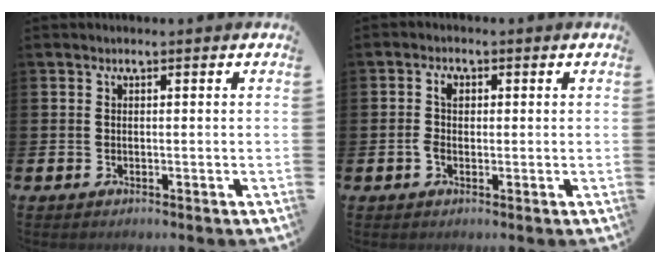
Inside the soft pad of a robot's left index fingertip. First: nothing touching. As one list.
[{"total": 2.3, "force": [0.1, 1.4, 1.8], "torque": [-0.028, 0.005, -0.002]}]